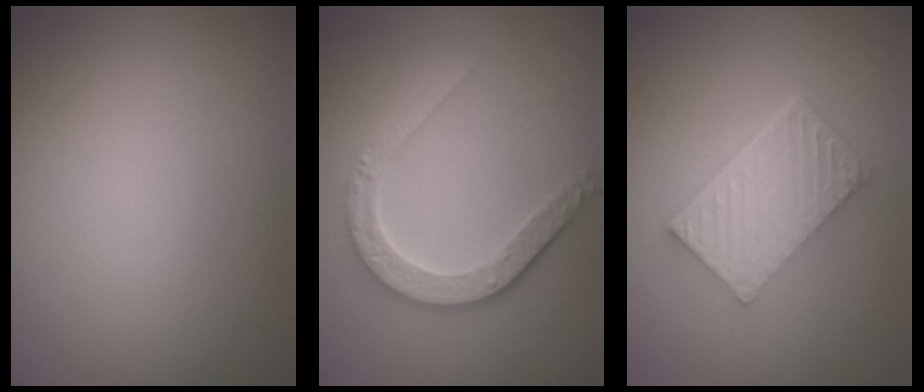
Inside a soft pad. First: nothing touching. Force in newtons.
{"total": 4.7, "press": 3.6, "slide": 3.0}
{"total": 6.2, "press": 4.3, "slide": 4.4}